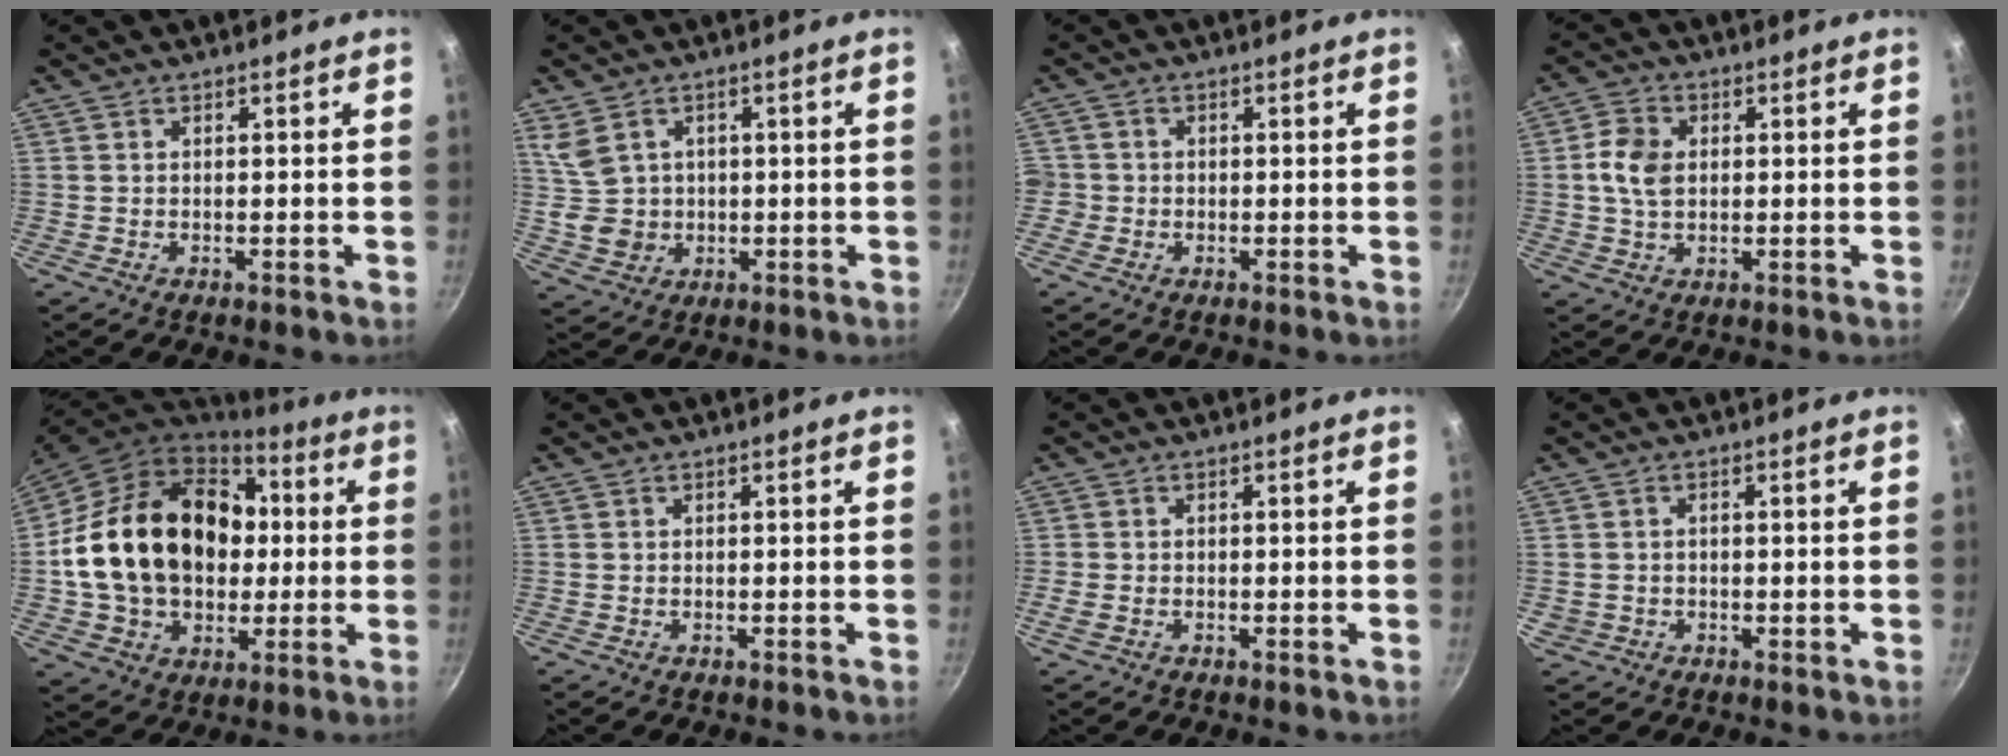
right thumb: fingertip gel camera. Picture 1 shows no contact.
{"total": 6.5, "force": [1.6, 5.6, 3.0], "torque": [-0.036, -0.004, 0.047]}
{"total": 2.4, "force": [-0.8, 2.2, 0.4], "torque": [0.002, 0.011, -0.017]}
{"total": 6.4, "force": [0.7, 4.6, 4.4], "torque": [-0.073, 0.008, 0.009]}
{"total": 25.9, "force": [2.0, 19.4, 17.1], "torque": [-0.276, 0.035, 0.043]}
{"total": 0.0}
{"total": 2.4, "force": [-0.7, 1.3, 1.9], "torque": [-0.038, -0.002, -0.017]}
{"total": 1.8, "force": [-0.2, 1.7, 0.6], "torque": [-0.012, 0.005, 0.002]}